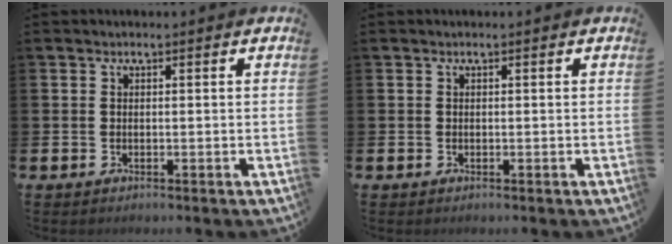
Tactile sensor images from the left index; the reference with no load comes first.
{"total": 0.0}